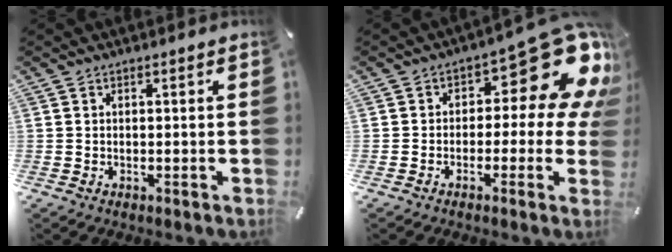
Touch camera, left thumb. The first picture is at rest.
{"total": 16.3, "force": [6.8, 7.5, 12.7], "torque": [-0.151, -0.048, 0.107]}